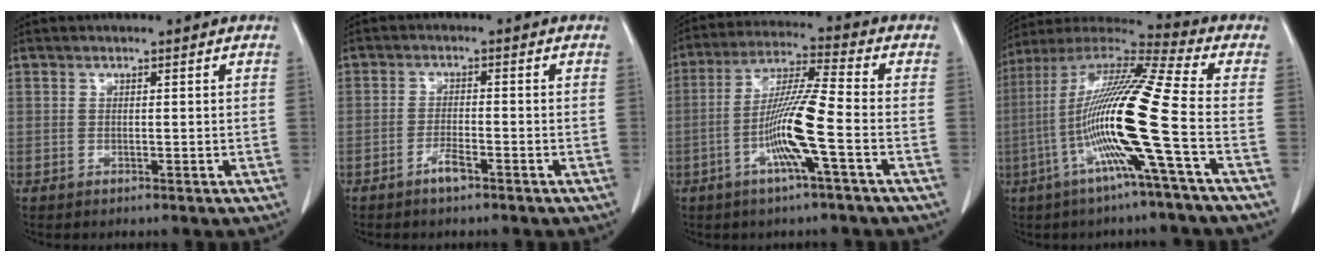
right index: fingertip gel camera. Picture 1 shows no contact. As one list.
[{"total": 2.4, "force": [-1.6, 0.3, 1.7], "torque": [-0.031, 0.001, -0.029]}, {"total": 10.6, "force": [-3.4, -0.5, 10.1], "torque": [-0.198, -0.001, -0.070]}, {"total": 17.9, "force": [-4.6, -1.7, 17.2], "torque": [-0.332, -0.004, -0.103]}]